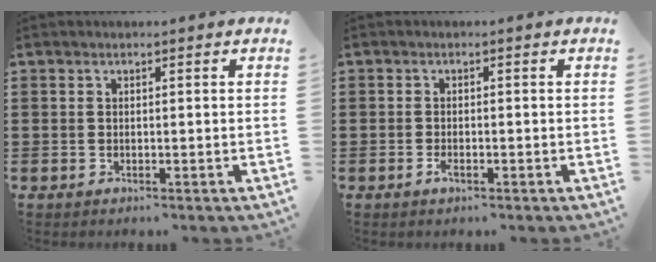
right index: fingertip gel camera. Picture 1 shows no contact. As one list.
[{"total": 1.5, "force": [-0.8, 0.5, 1.2], "torque": [-0.032, -0.008, -0.016]}]